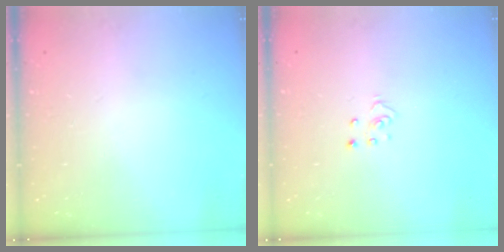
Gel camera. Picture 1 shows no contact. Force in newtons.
{"total": 2.8, "press": 2.8, "slide": 0.3}